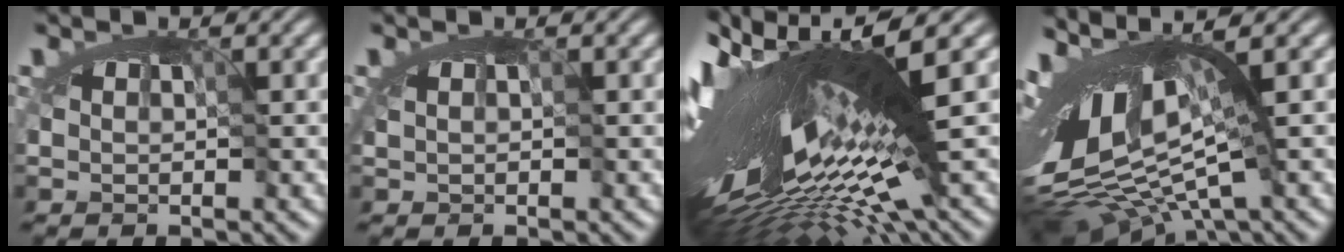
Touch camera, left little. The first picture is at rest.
{"total": 0.0}
{"total": 17.3, "force": [-0.3, 4.9, 16.6], "torque": [-0.297, -0.027, 0.003]}
{"total": 10.8, "force": [-2.1, 4.6, 9.6], "torque": [-0.182, -0.006, -0.024]}